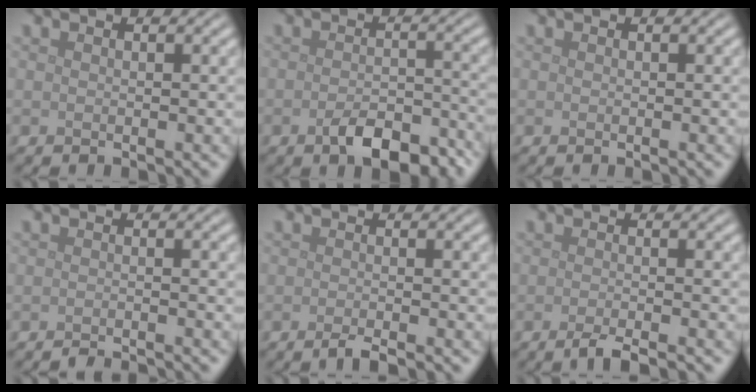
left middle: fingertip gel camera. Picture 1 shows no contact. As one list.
[{"total": 4.8, "force": [-2.7, 2.2, 3.3], "torque": [-0.058, -0.003, -0.041]}, {"total": 0.0}, {"total": 1.6, "force": [-1.5, 0.2, 0.5], "torque": [0.004, -0.004, -0.027]}, {"total": 1.6, "force": [-1.1, 0.2, 1.1], "torque": [-0.014, -0.005, -0.026]}, {"total": 2.3, "force": [-1.6, 0.4, 1.6], "torque": [-0.020, -0.004, -0.036]}]